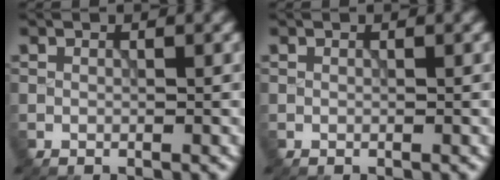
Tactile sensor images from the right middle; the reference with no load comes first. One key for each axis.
{"total": 0.0}